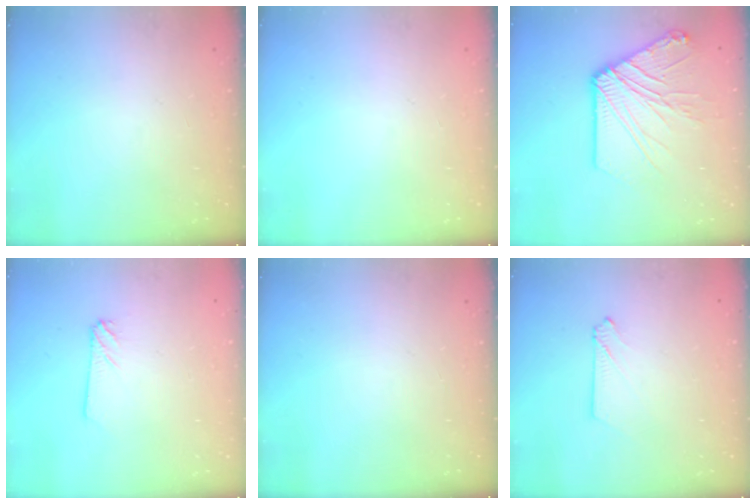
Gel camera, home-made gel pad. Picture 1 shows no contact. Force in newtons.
{"total": 0.0}
{"total": 15.5, "press": 15.4, "slide": 2.0}
{"total": 2.4, "press": 2.4, "slide": 0.2}
{"total": 0.0}
{"total": 2.1, "press": 2.1, "slide": 0.3}